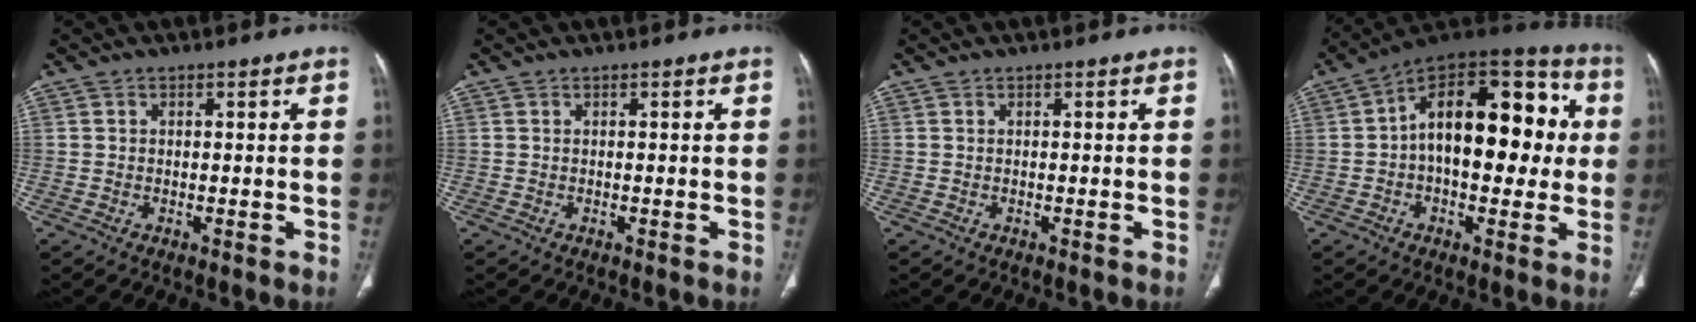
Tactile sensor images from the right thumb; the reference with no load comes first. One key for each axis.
{"total": 0.0}
{"total": 0.0}
{"total": 22.6, "fx": 1.8, "fy": 12.6, "fz": 18.6, "tx": -0.238, "ty": 0.043, "tz": 0.017}